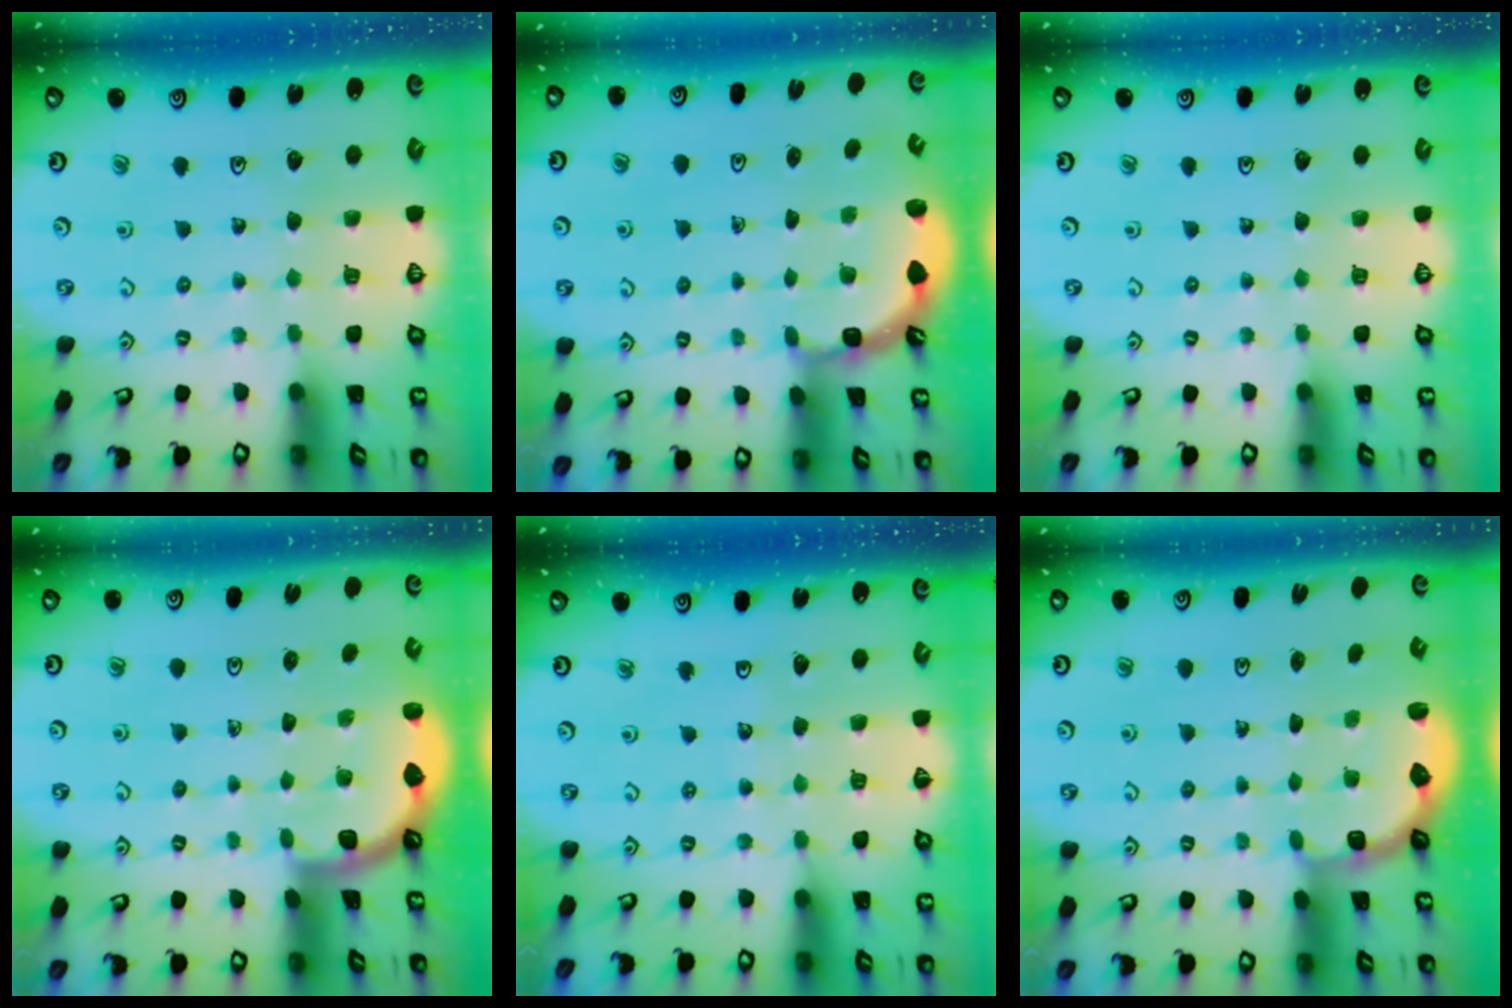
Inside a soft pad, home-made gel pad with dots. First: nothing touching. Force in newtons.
{"total": 2.0, "press": 1.8, "slide": 0.9}
{"total": 0.0}
{"total": 1.3, "press": 1.3, "slide": 0.1}
{"total": 3.1, "press": 3.1, "slide": 0.3}
{"total": 2.8, "press": 2.2, "slide": 1.8}